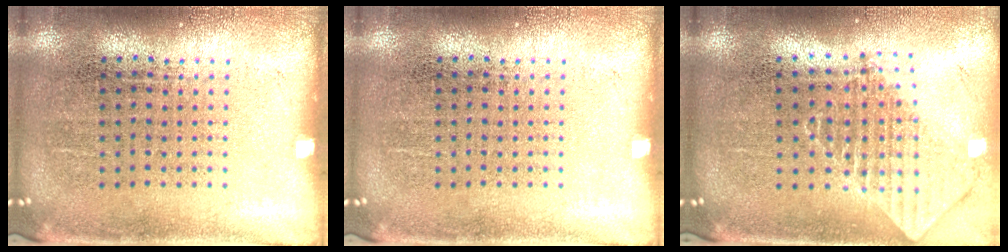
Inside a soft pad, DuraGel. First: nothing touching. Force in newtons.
{"total": 0.0}
{"total": 2.0, "press": 1.6, "slide": 1.3}